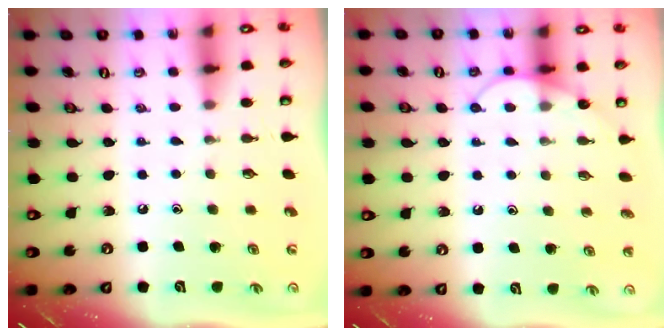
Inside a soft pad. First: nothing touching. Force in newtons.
{"total": 6.4, "press": 6.4, "slide": 0.3}